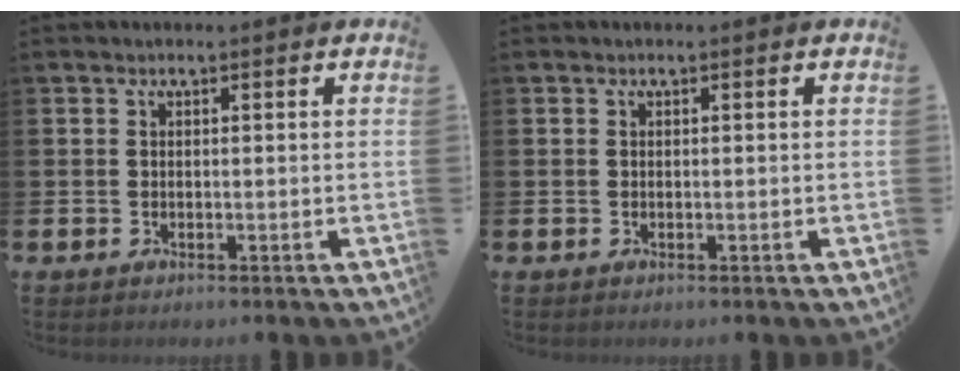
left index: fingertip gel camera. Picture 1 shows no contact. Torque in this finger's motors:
{"motor_torque": [-0.06, -0.02, 0.00, 0.00]}